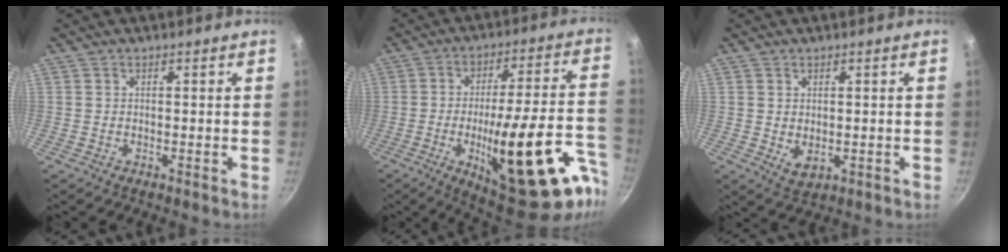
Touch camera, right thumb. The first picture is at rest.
{"total": 27.5, "force": [-10.6, 7.9, 24.1], "torque": [-0.303, 0.027, -0.145]}
{"total": 3.4, "force": [0.2, 2.3, 2.4], "torque": [-0.037, -0.012, 0.010]}